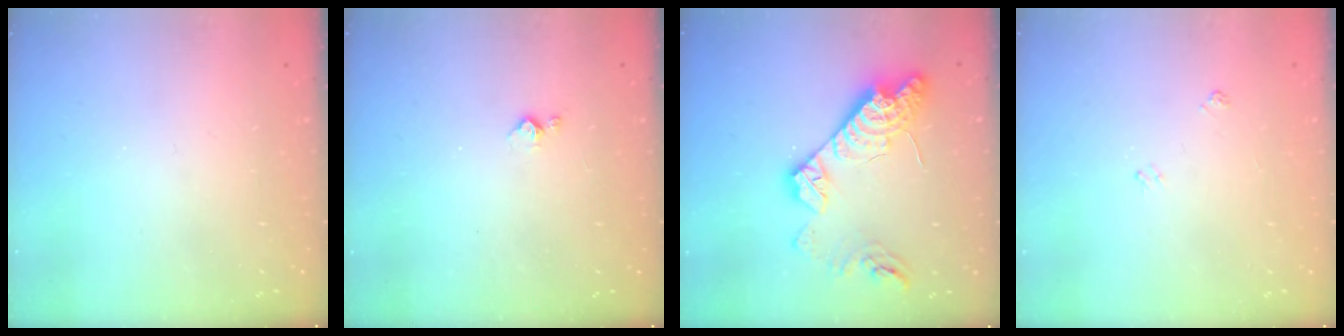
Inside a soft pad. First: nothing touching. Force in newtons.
{"total": 2.8, "press": 2.7, "slide": 0.4}
{"total": 16.4, "press": 16.4, "slide": 1.0}
{"total": 3.7, "press": 3.7, "slide": 0.6}